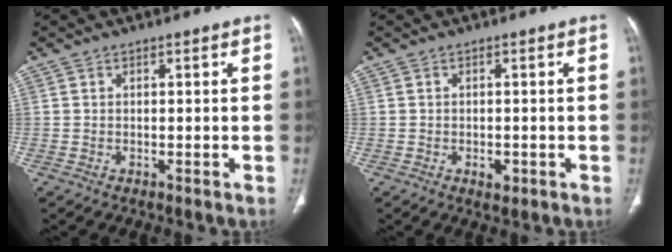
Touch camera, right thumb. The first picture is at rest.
{"total": 1.9, "force": [-0.8, 1.2, 1.3], "torque": [-0.016, 0.000, -0.007]}